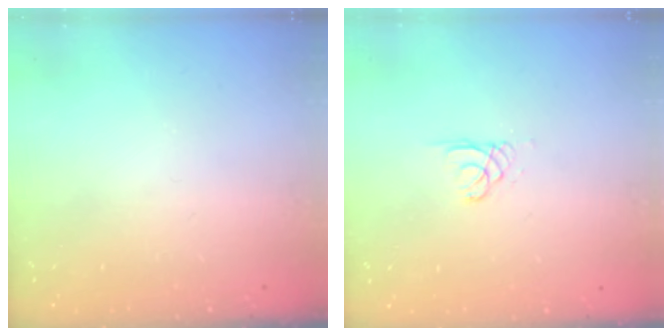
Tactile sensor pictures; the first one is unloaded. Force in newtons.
{"total": 0.8, "press": 0.8, "slide": 0.1}